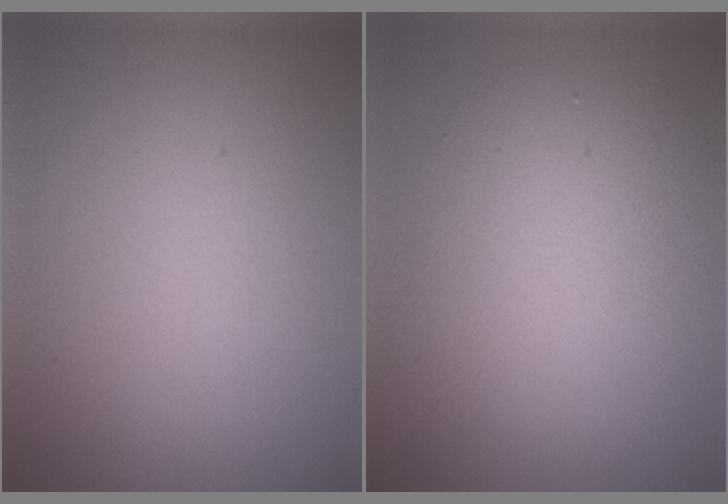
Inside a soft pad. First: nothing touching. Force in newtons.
{"total": 6.2, "press": 6.2, "slide": 0.7}